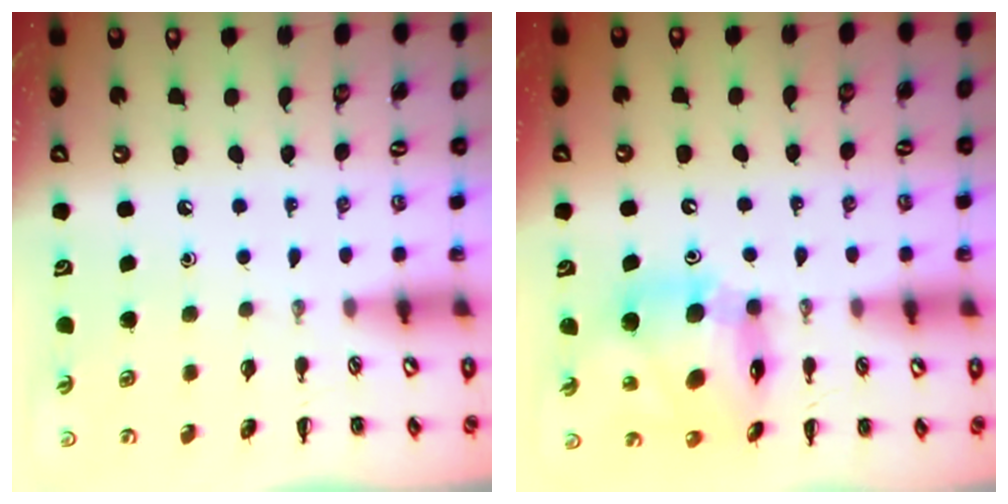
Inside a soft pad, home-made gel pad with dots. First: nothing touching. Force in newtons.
{"total": 13.1, "press": 12.6, "slide": 3.6}